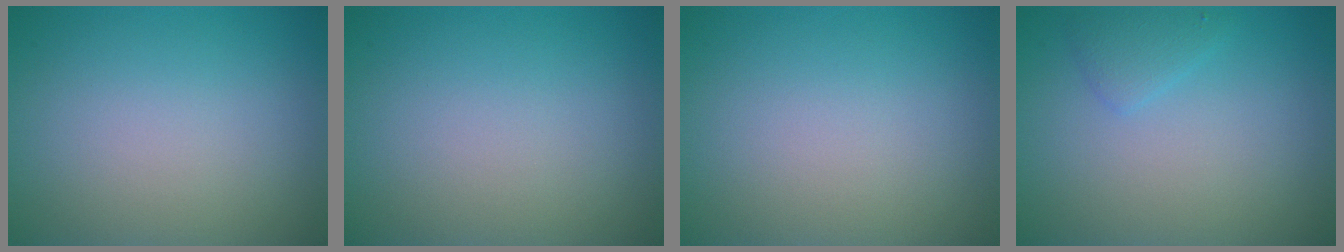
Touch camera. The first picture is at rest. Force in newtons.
{"total": 0.0}
{"total": 0.0}
{"total": 1.4, "press": 1.4, "slide": 0.0}